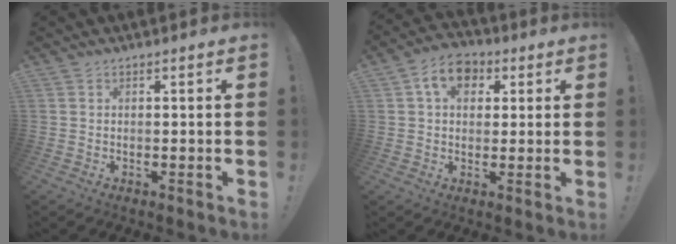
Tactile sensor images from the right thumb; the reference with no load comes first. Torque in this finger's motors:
{"motor_torque": [-0.06, 1.19, 0.75, -0.10, 0.02]}